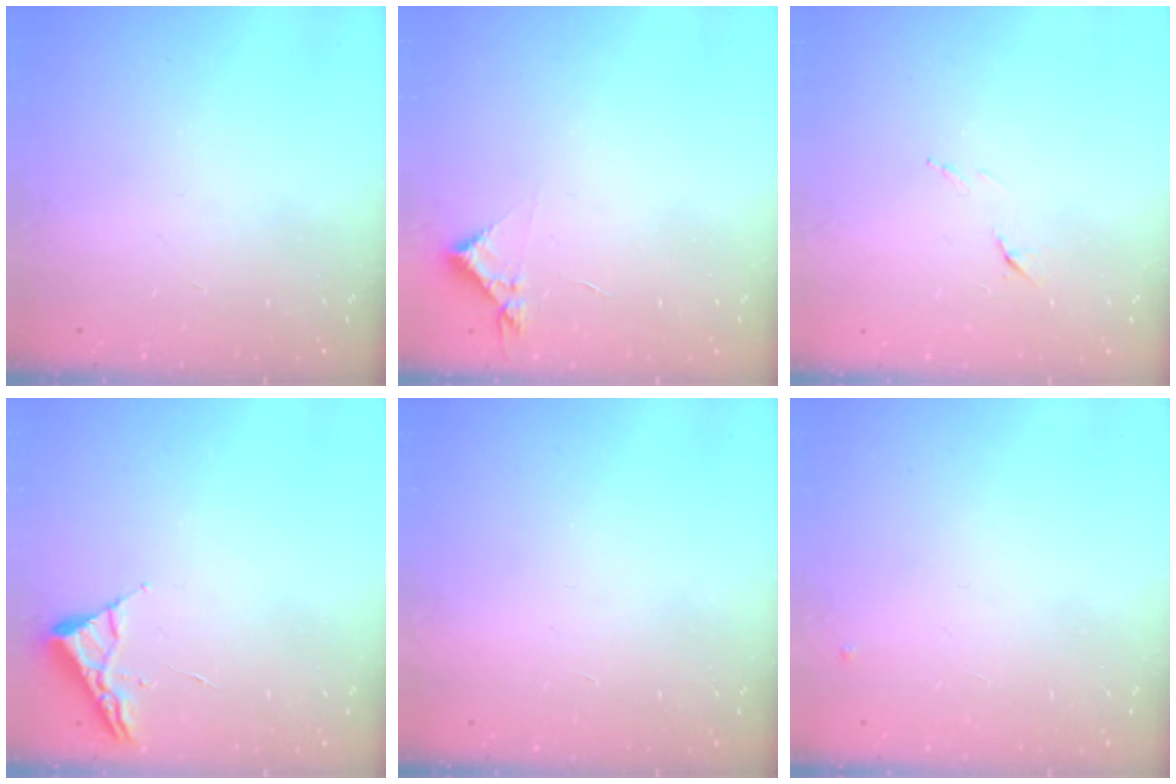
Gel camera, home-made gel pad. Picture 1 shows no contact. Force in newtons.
{"total": 4.1, "press": 4.1, "slide": 0.5}
{"total": 6.8, "press": 6.8, "slide": 0.8}
{"total": 2.6, "press": 2.6, "slide": 0.3}
{"total": 1.7, "press": 1.7, "slide": 0.1}
{"total": 3.8, "press": 3.7, "slide": 0.6}